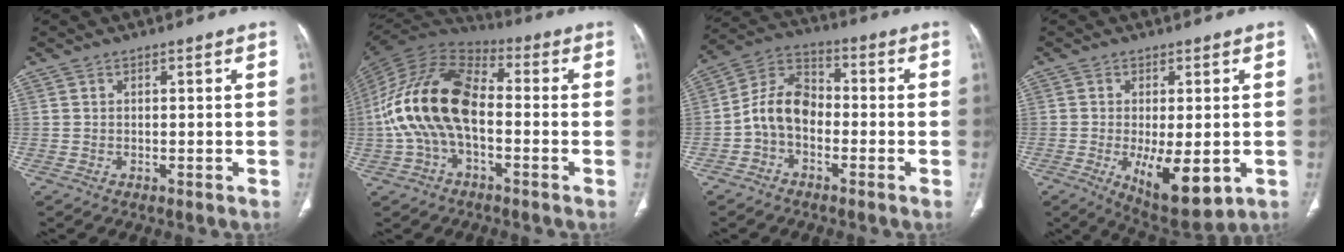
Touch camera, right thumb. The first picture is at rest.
{"total": 17.8, "force": [-1.9, 10.0, 14.6], "torque": [-0.285, 0.039, -0.041]}
{"total": 9.2, "force": [-2.2, 6.4, 6.3], "torque": [-0.106, 0.037, -0.056]}
{"total": 10.6, "force": [-2.7, 4.1, 9.3], "torque": [-0.139, -0.021, -0.029]}